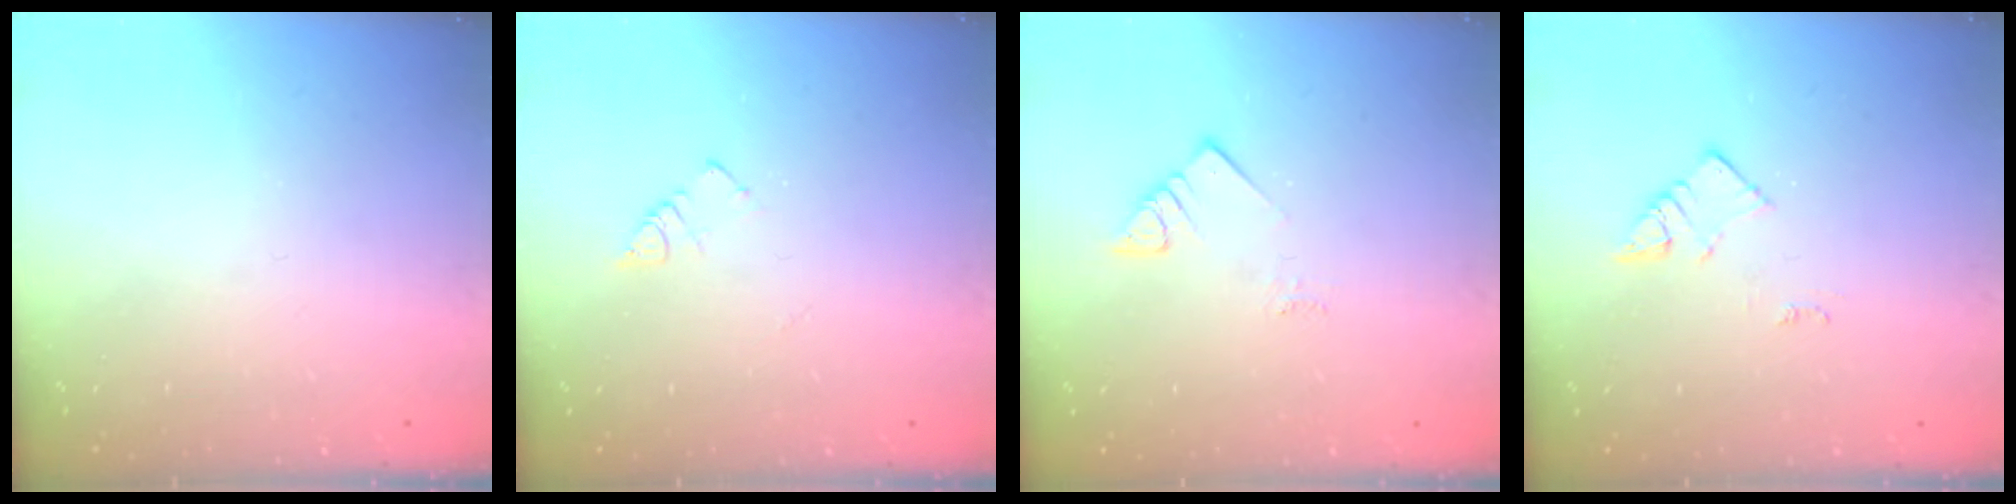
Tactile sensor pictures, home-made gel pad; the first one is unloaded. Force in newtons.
{"total": 3.9, "press": 3.9, "slide": 0.4}
{"total": 3.3, "press": 3.3, "slide": 0.4}
{"total": 2.7, "press": 2.6, "slide": 0.4}